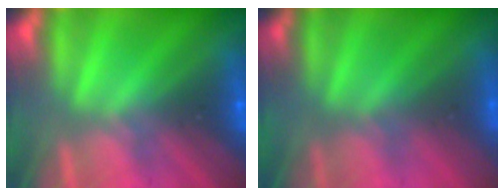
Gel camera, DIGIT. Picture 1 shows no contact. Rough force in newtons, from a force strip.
{"total": 2.6}